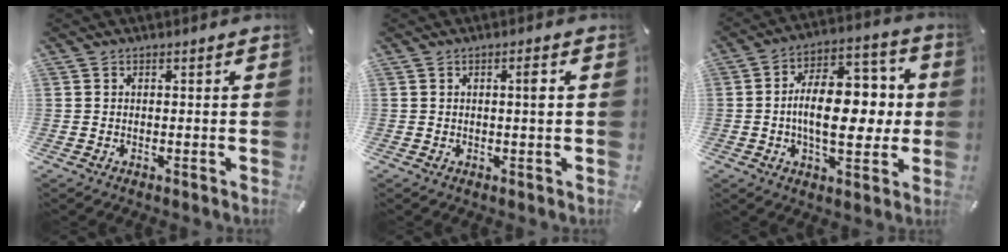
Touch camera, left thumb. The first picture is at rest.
{"total": 2.3, "force": [0.2, 0.2, 2.3], "torque": [-0.037, -0.002, 0.000]}
{"total": 16.8, "force": [-0.2, 9.7, 13.6], "torque": [-0.203, 0.008, -0.003]}